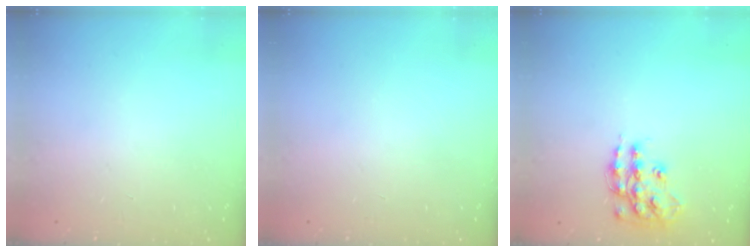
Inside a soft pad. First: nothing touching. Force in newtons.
{"total": 0.0}
{"total": 13.7, "press": 13.7, "slide": 0.9}